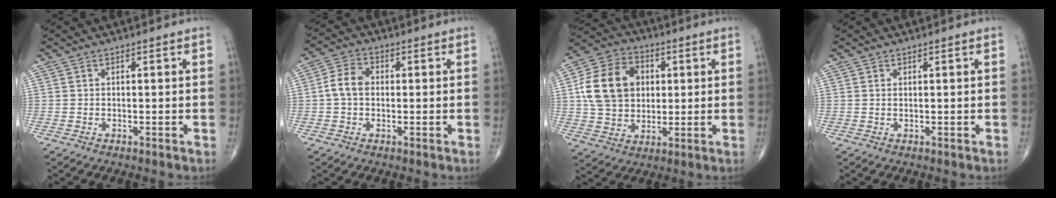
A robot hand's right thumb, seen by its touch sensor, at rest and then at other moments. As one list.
[{"total": 5.4, "force": [0.0, 3.9, 3.8], "torque": [-0.071, 0.018, -0.009]}, {"total": 15.8, "force": [2.6, 12.3, 9.6], "torque": [-0.152, 0.012, 0.044]}, {"total": 0.0}]